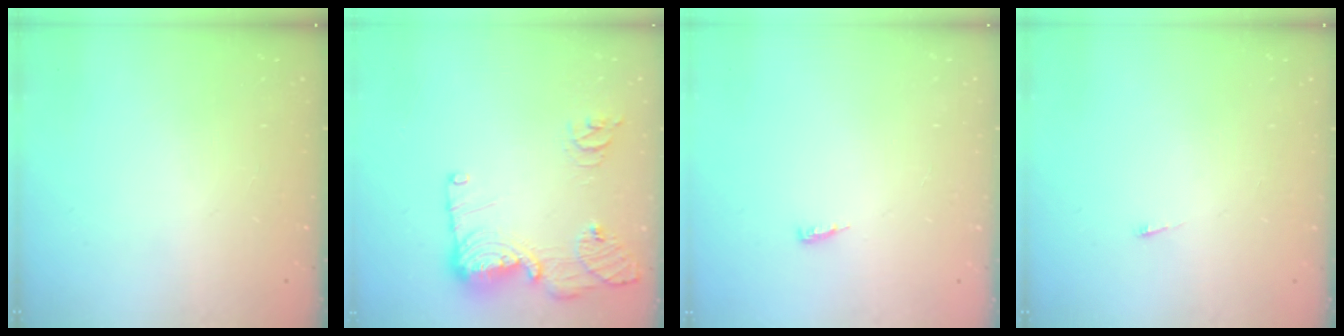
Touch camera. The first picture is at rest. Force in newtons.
{"total": 15.8, "press": 15.7, "slide": 1.8}
{"total": 4.6, "press": 4.5, "slide": 0.9}
{"total": 2.6, "press": 2.5, "slide": 0.3}